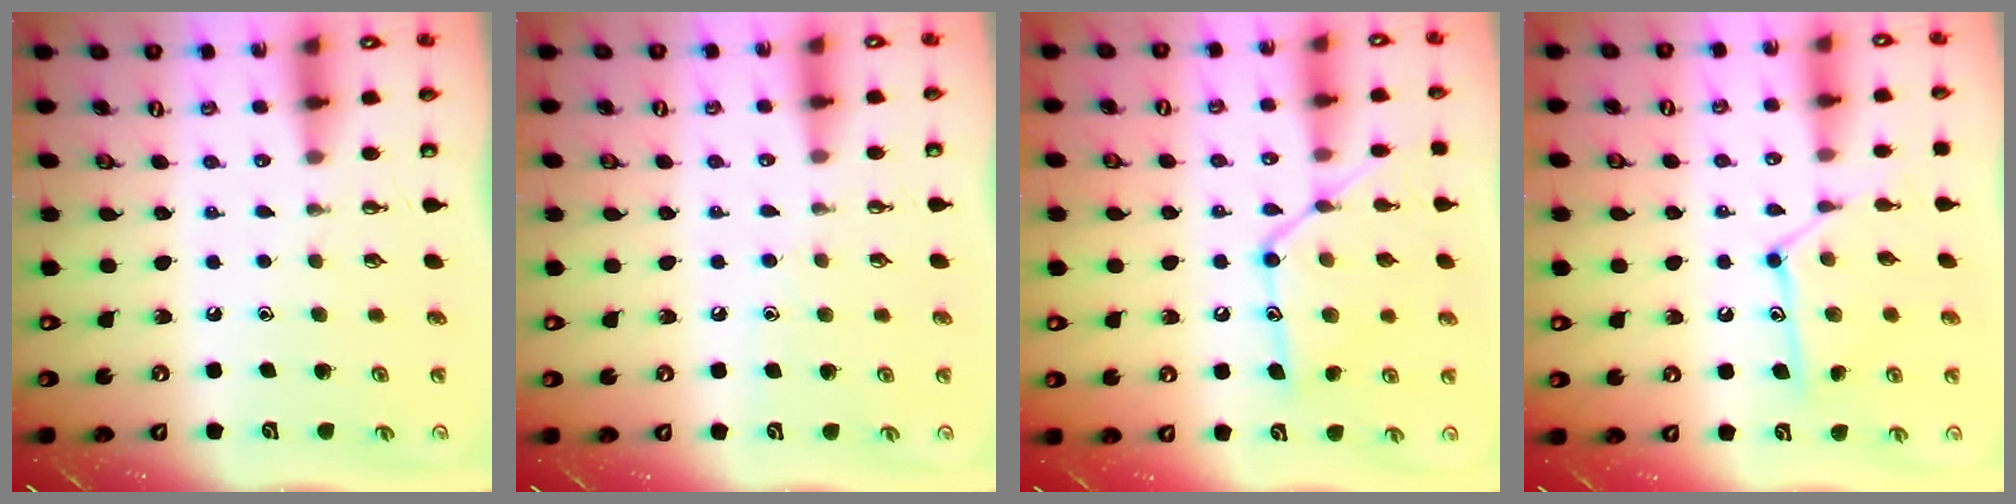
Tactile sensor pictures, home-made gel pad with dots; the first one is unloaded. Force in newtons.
{"total": 5.0, "press": 4.9, "slide": 0.6}
{"total": 15.6, "press": 15.6, "slide": 1.1}
{"total": 13.3, "press": 13.3, "slide": 0.4}